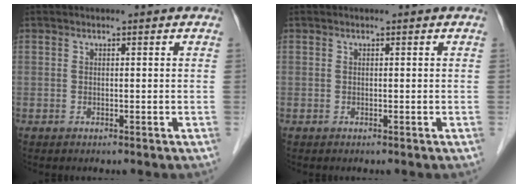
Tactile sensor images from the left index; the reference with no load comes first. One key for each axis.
{"total": 0.0}